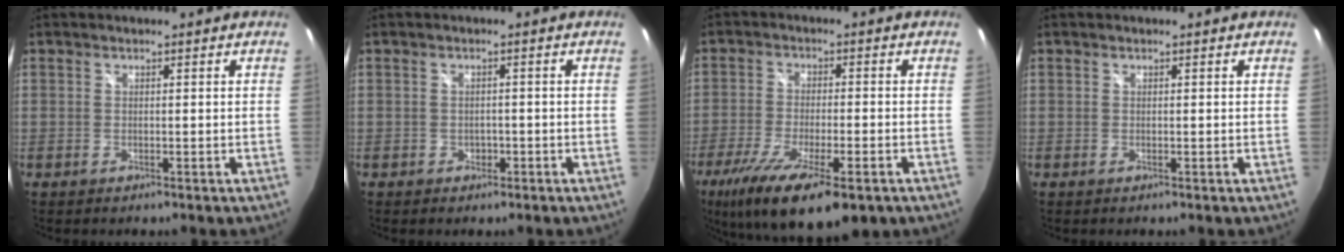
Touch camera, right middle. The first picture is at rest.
{"total": 2.0, "force": [-0.9, 1.7, 0.4], "torque": [-0.010, -0.001, -0.010]}
{"total": 17.8, "force": [-10.9, 5.4, 13.1], "torque": [-0.253, -0.064, -0.177]}
{"total": 0.0}